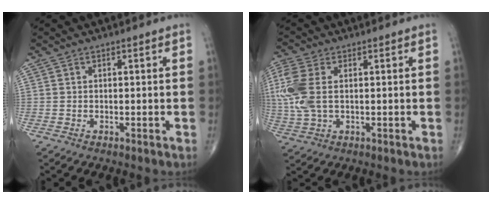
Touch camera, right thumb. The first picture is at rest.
{"total": 9.8, "force": [1.2, 5.7, 7.9], "torque": [-0.220, 0.011, 0.026]}